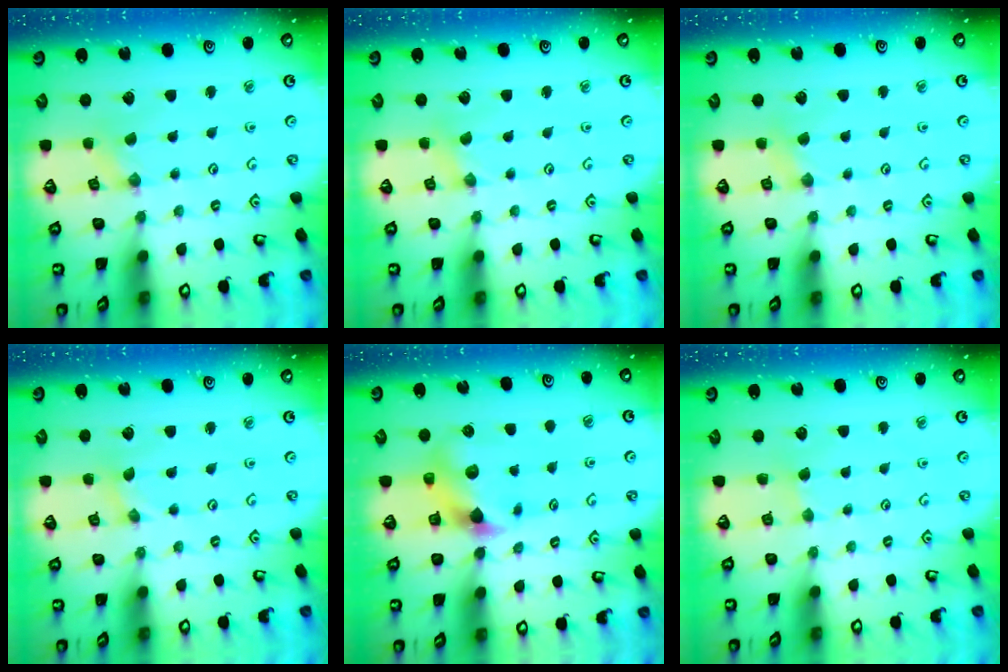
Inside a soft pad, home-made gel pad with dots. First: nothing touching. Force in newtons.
{"total": 1.5, "press": 1.5, "slide": 0.4}
{"total": 2.7, "press": 2.7, "slide": 0.4}
{"total": 0.0}
{"total": 7.3, "press": 7.3, "slide": 0.6}
{"total": 2.0, "press": 2.0, "slide": 0.5}